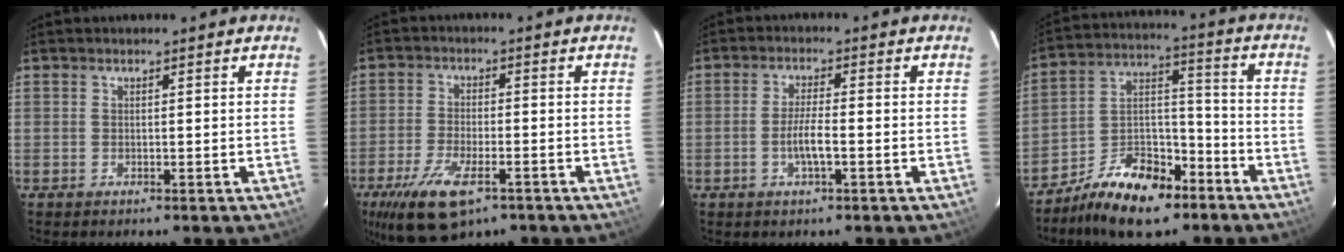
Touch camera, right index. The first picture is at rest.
{"total": 12.2, "force": [-7.1, 5.1, 8.5], "torque": [-0.190, -0.028, -0.126]}
{"total": 4.5, "force": [-1.5, 0.6, 4.2], "torque": [-0.082, -0.001, -0.027]}
{"total": 15.0, "force": [-10.1, 7.4, 8.2], "torque": [-0.155, 0.026, -0.169]}